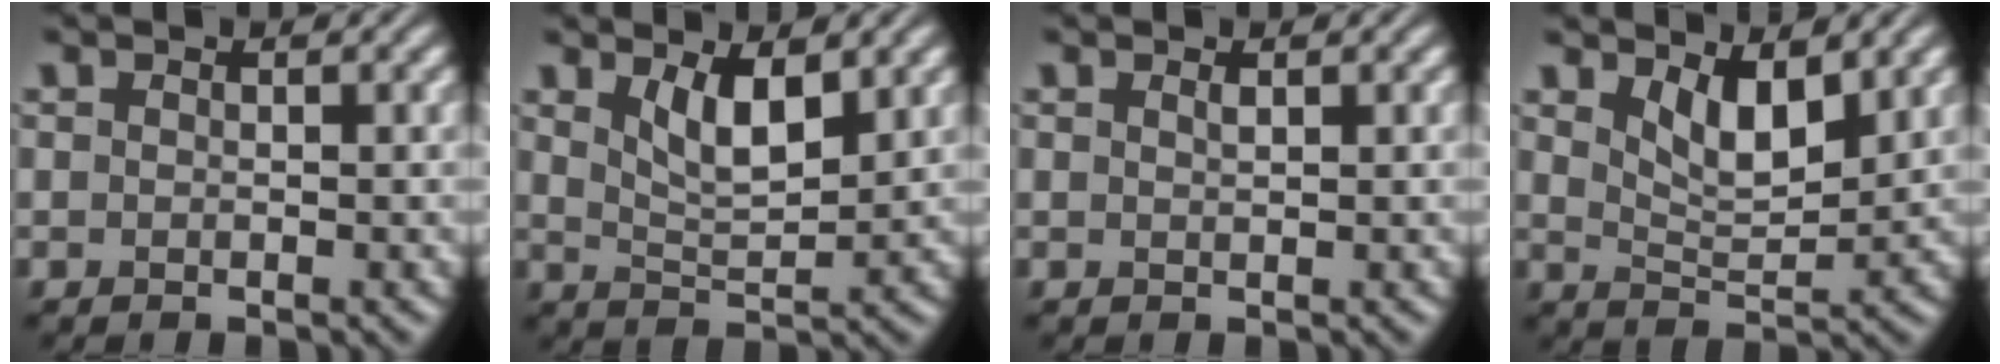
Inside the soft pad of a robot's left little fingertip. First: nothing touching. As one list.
[{"total": 3.8, "force": [2.0, 1.3, 2.9], "torque": [-0.059, -0.008, 0.040]}, {"total": 0.5, "force": [0.4, 0.1, 0.4], "torque": [-0.006, 0.000, 0.008]}, {"total": 3.8, "force": [2.2, 1.5, 2.8], "torque": [-0.056, -0.010, 0.040]}]